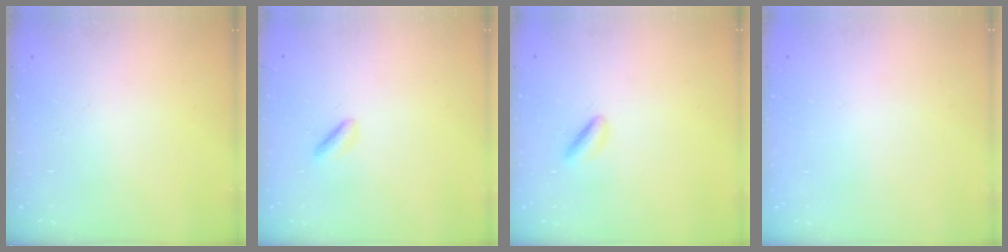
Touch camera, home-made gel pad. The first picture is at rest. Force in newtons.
{"total": 1.8, "press": 1.7, "slide": 0.7}
{"total": 3.5, "press": 3.4, "slide": 0.8}
{"total": 2.0, "press": 2.0, "slide": 0.1}